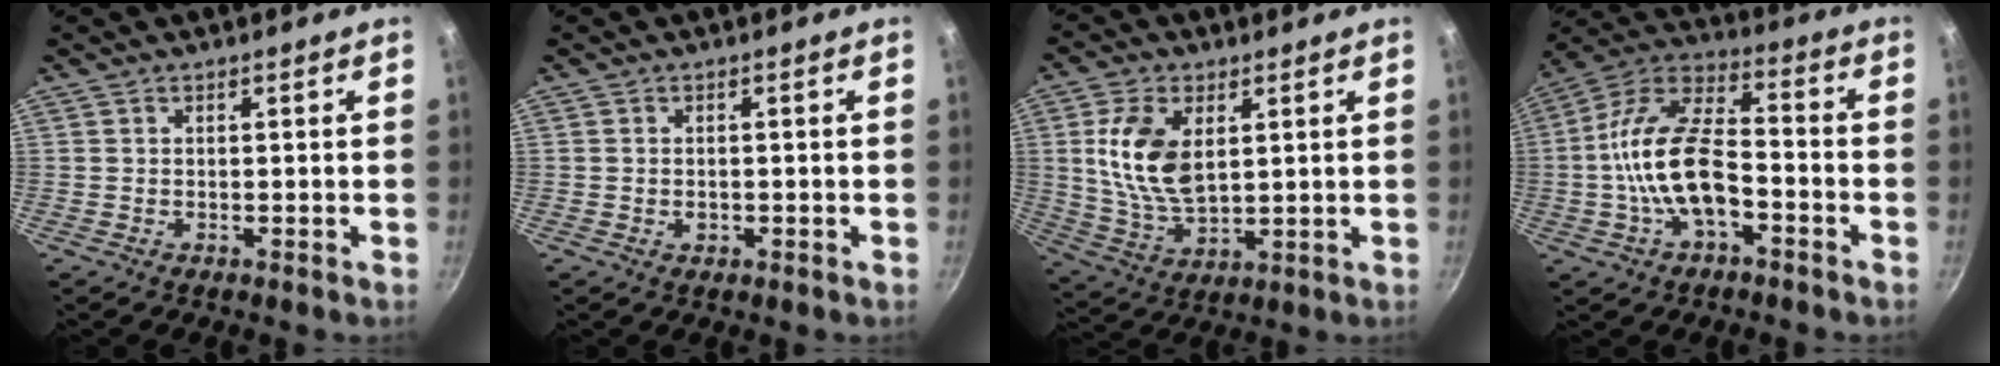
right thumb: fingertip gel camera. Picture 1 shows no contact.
{"total": 1.3, "force": [-0.3, 0.9, 0.8], "torque": [-0.012, 0.002, -0.005]}
{"total": 12.5, "force": [3.0, 7.1, 9.9], "torque": [-0.185, -0.018, 0.064]}
{"total": 16.6, "force": [-4.2, 8.5, 13.7], "torque": [-0.237, 0.049, -0.092]}